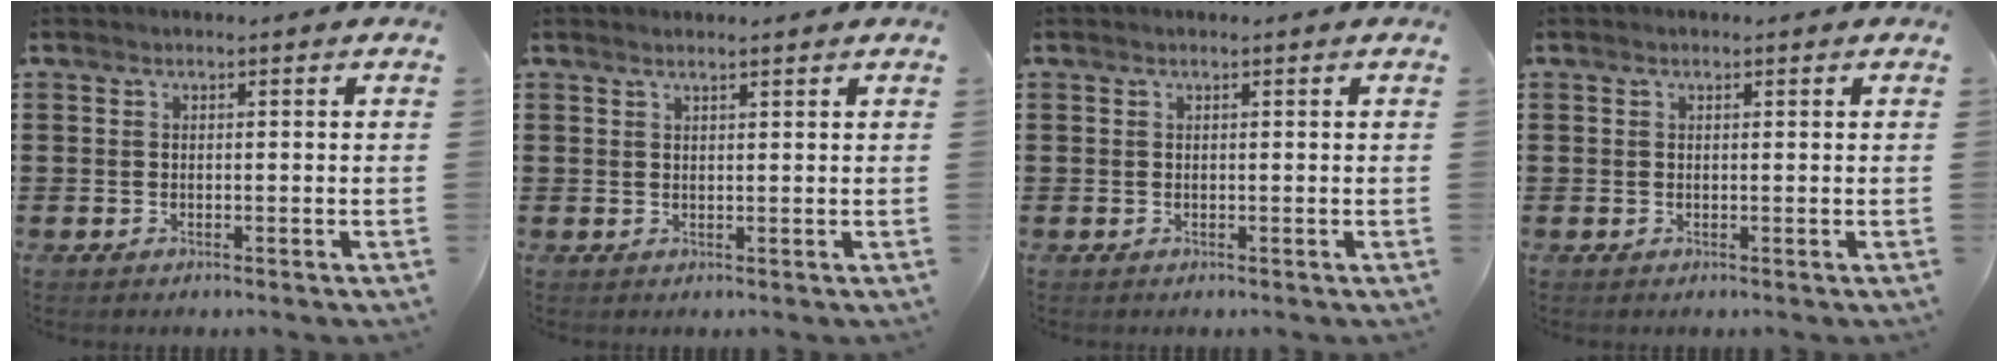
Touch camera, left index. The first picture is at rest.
{"total": 1.3, "force": [1.1, 0.0, 0.7], "torque": [-0.014, 0.000, 0.022]}
{"total": 0.0}
{"total": 0.5, "force": [0.3, 0.2, 0.4], "torque": [-0.008, 0.003, 0.006]}